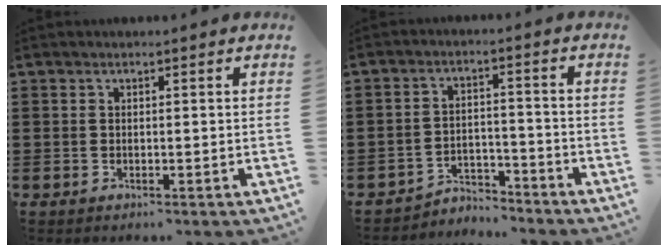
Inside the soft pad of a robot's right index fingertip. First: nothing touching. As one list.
[{"total": 4.0, "force": [-3.9, 0.9, 0.2], "torque": [-0.009, 0.007, -0.082]}]